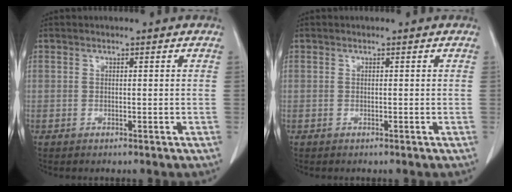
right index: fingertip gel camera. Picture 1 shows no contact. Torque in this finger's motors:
{"motor_torque": [0.00, 0.00, 0.00, 0.01]}